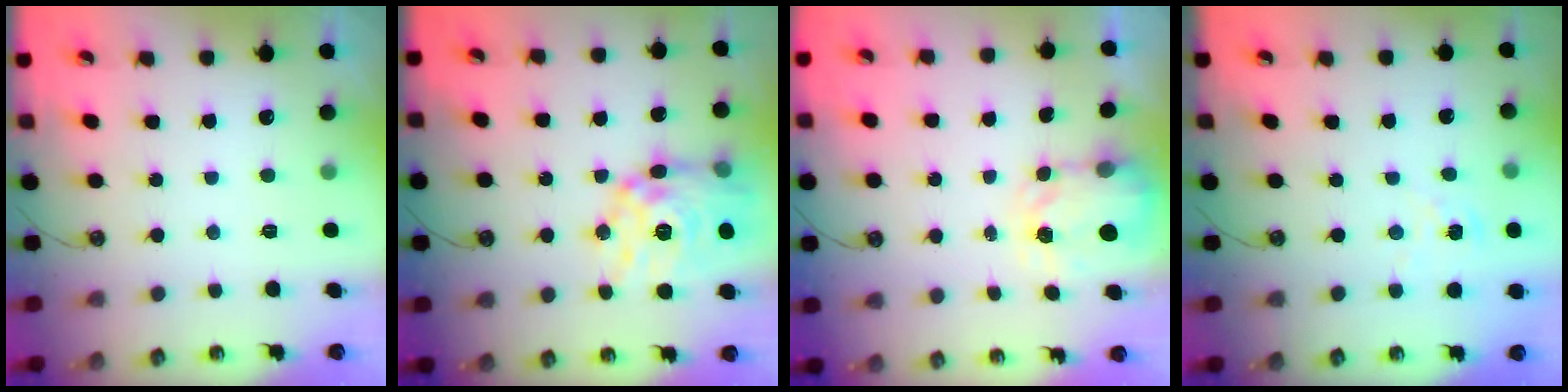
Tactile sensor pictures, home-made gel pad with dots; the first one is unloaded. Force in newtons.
{"total": 18.6, "press": 18.5, "slide": 1.8}
{"total": 3.6, "press": 3.6, "slide": 0.6}
{"total": 1.6, "press": 1.6, "slide": 0.2}